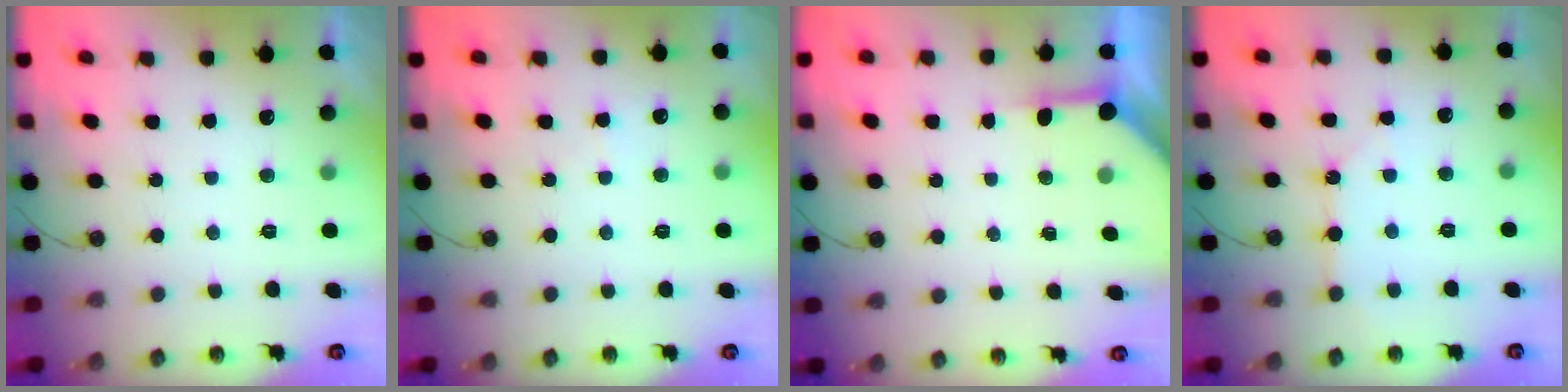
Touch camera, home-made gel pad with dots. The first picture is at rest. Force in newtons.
{"total": 2.8, "press": 2.8, "slide": 0.5}
{"total": 3.8, "press": 3.8, "slide": 0.4}
{"total": 4.3, "press": 4.3, "slide": 0.2}